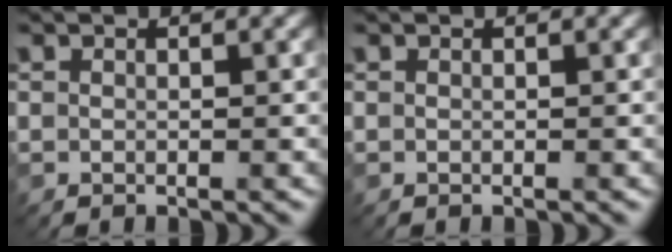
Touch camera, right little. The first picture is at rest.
{"total": 0.0}